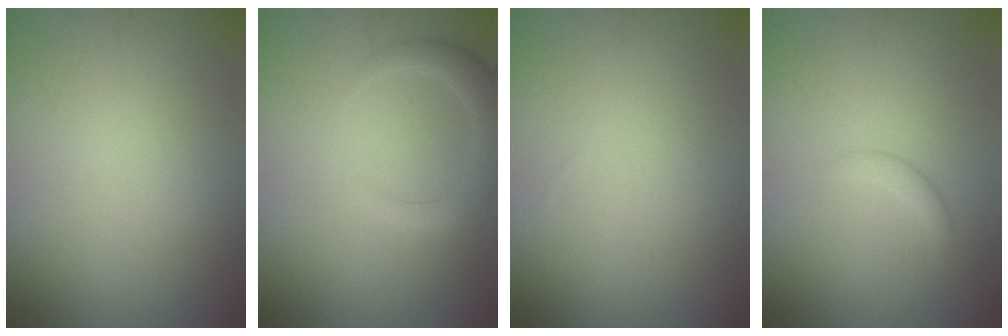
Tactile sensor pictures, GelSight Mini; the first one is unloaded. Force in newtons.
{"total": 3.1, "press": 3.1, "slide": 0.4}
{"total": 0.0}
{"total": 1.1, "press": 1.1, "slide": 0.0}